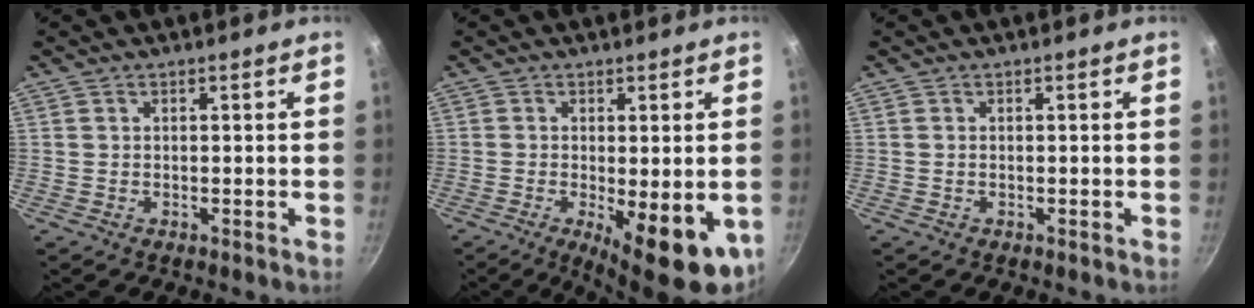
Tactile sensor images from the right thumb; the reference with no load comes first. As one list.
[{"total": 13.6, "force": [-4.6, 4.7, 11.9], "torque": [-0.130, -0.016, -0.050]}, {"total": 0.0}]